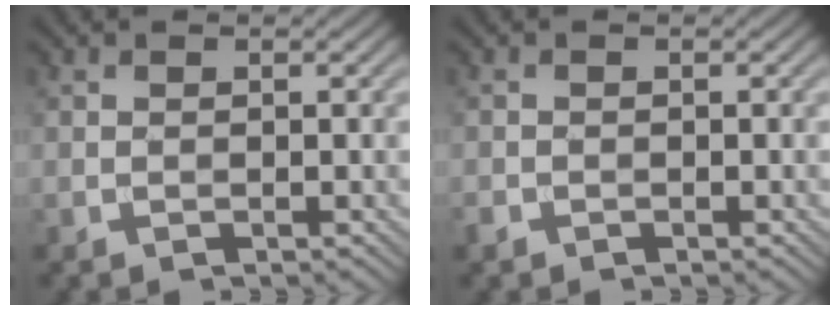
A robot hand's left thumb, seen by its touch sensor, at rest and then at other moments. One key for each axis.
{"total": 0.9, "fx": -0.7, "fy": 0.5, "fz": 0.2, "tx": -0.005, "ty": -0.003, "tz": -0.015}